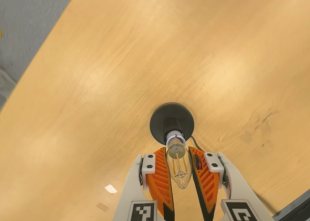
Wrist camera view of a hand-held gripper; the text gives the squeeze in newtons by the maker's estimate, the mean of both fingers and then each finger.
{"total": 14.5, "left": 14.3, "right": 14.8}